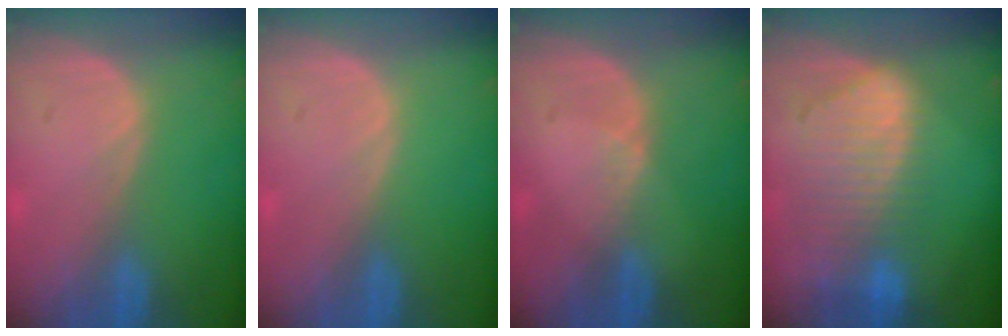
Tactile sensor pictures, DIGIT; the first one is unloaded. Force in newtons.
{"total": 0.0}
{"total": 1.4, "press": 0.9, "slide": 1.1}
{"total": 9.1, "press": 8.0, "slide": 4.3}